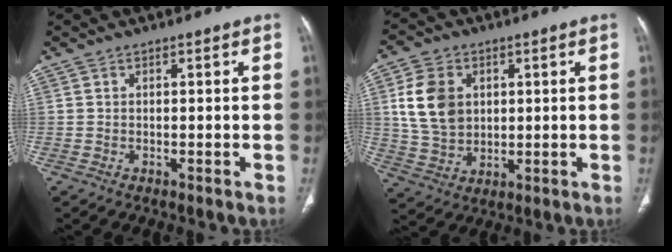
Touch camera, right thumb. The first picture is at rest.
{"total": 10.8, "force": [2.5, 8.3, 6.5], "torque": [-0.106, -0.006, 0.054]}